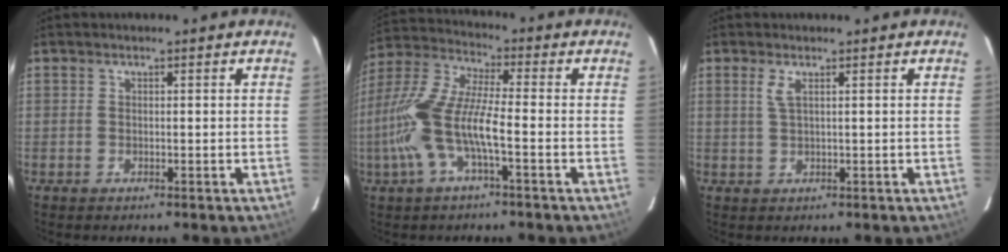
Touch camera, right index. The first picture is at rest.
{"total": 13.1, "force": [-3.7, 2.6, 12.3], "torque": [-0.265, 0.000, -0.073]}
{"total": 1.8, "force": [0.8, 0.1, 1.6], "torque": [-0.034, 0.001, 0.017]}